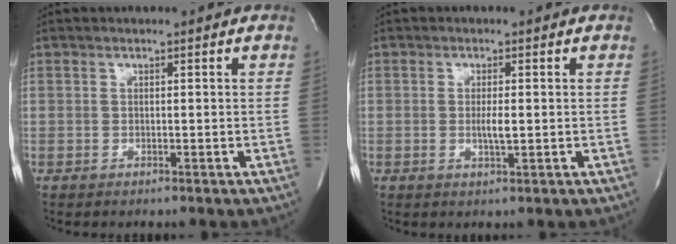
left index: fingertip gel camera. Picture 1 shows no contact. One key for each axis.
{"total": 2.4, "fx": -0.2, "fy": 0.4, "fz": 2.3, "tx": -0.047, "ty": -0.003, "tz": -0.003}